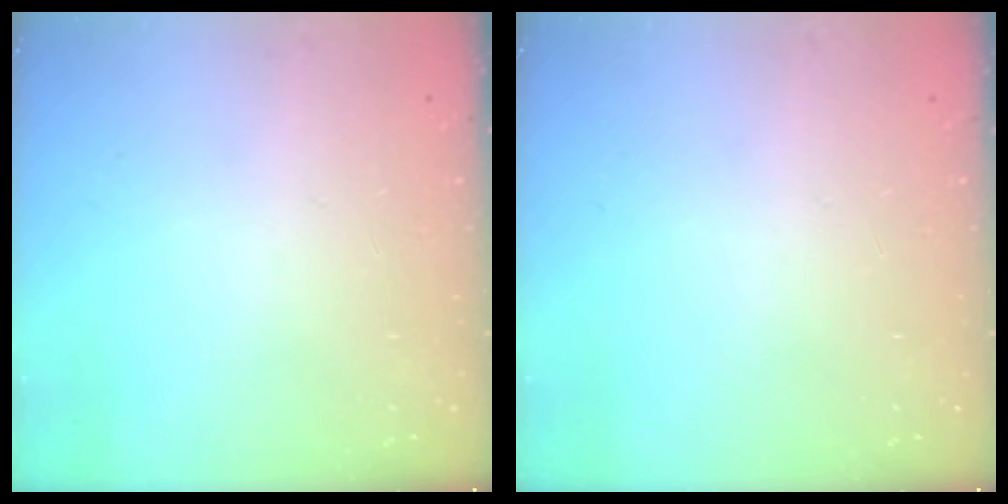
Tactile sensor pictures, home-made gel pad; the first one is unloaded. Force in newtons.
{"total": 0.0}